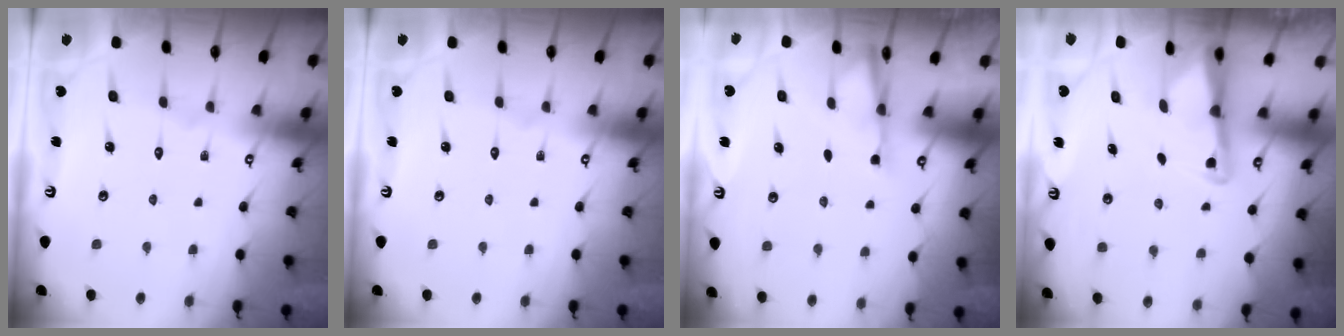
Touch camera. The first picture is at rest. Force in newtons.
{"total": 0.0}
{"total": 2.2, "press": 2.2, "slide": 0.5}
{"total": 2.9, "press": 2.9, "slide": 0.2}